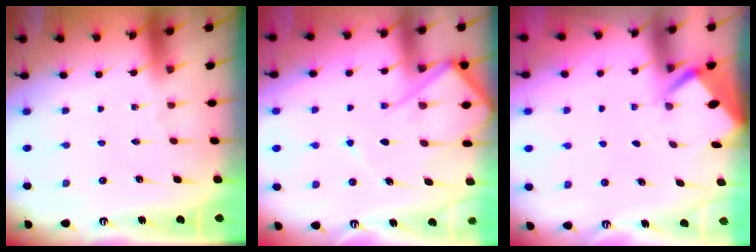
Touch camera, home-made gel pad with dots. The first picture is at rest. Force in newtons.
{"total": 11.7, "press": 11.7, "slide": 1.0}
{"total": 2.5, "press": 2.5, "slide": 0.3}